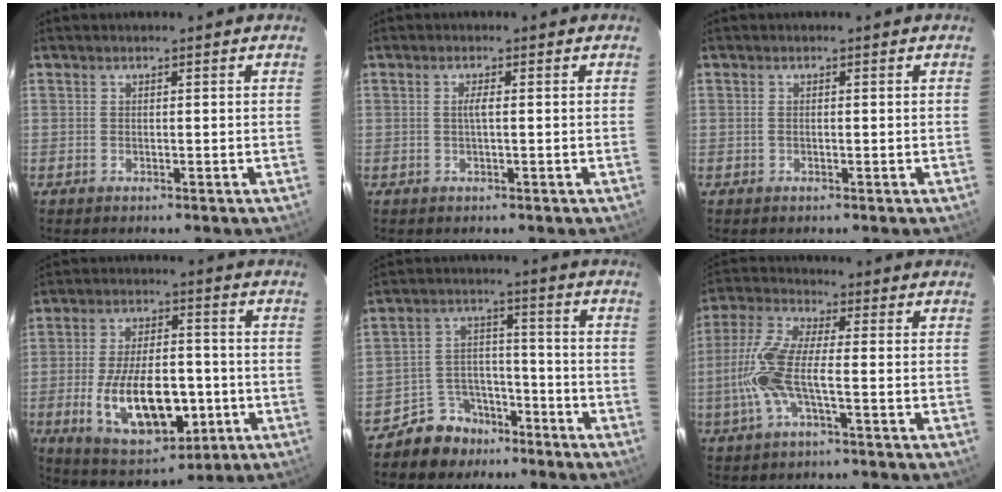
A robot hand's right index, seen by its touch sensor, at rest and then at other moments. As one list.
[{"total": 1.3, "force": [0.0, -0.2, 1.3], "torque": [-0.026, 0.001, -0.002]}, {"total": 0.7, "force": [-0.1, 0.4, 0.6], "torque": [-0.016, 0.000, -0.003]}, {"total": 17.9, "force": [-4.3, 8.8, 14.9], "torque": [-0.290, -0.012, -0.050]}, {"total": 8.7, "force": [-6.6, 5.5, 1.3], "torque": [-0.034, 0.037, -0.101]}, {"total": 10.9, "force": [-2.5, 2.5, 10.3], "torque": [-0.239, 0.002, -0.052]}]